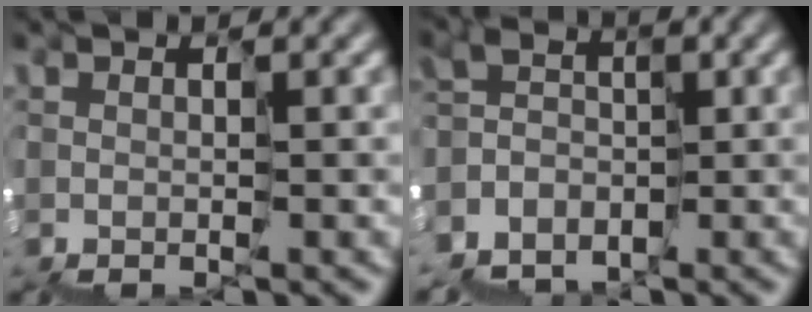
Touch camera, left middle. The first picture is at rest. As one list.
[{"total": 3.9, "force": [-3.3, 1.6, -1.0], "torque": [0.016, -0.003, -0.053]}]